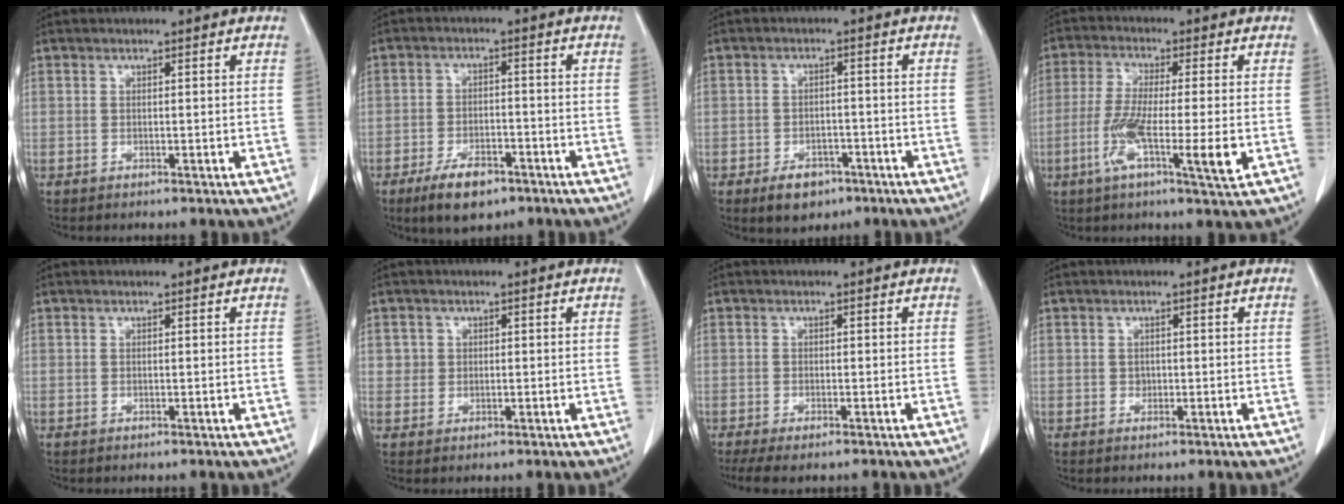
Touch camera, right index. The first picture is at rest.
{"total": 7.0, "force": [-4.6, 3.0, 4.4], "torque": [-0.081, -0.004, -0.075]}
{"total": 5.1, "force": [-3.1, 3.2, 2.4], "torque": [-0.036, 0.003, -0.040]}
{"total": 10.5, "force": [-3.0, 0.6, 10.1], "torque": [-0.184, -0.019, -0.057]}
{"total": 0.0}
{"total": 1.8, "force": [0.4, 1.8, 0.1], "torque": [0.010, 0.002, 0.002]}
{"total": 6.3, "force": [-4.9, 1.6, 3.5], "torque": [-0.058, -0.012, -0.078]}
{"total": 0.7, "force": [0.0, 0.6, 0.3], "torque": [-0.001, 0.002, -0.001]}